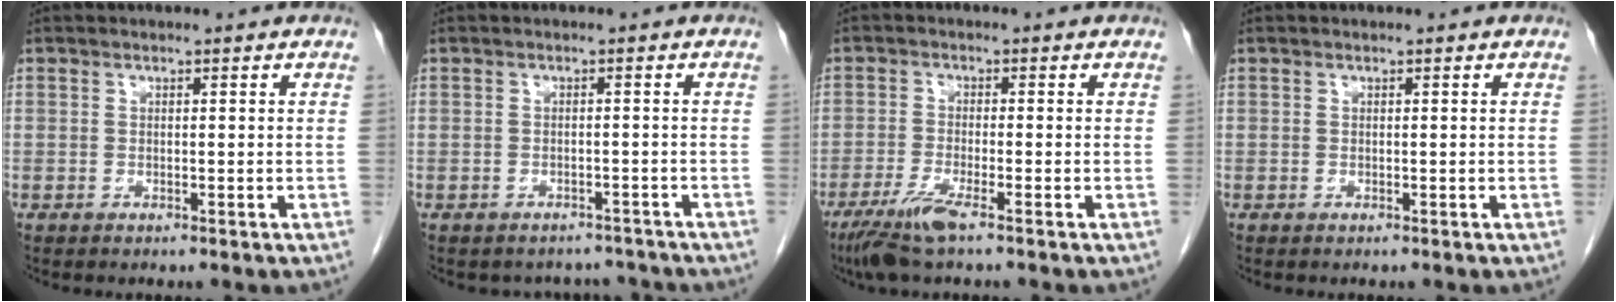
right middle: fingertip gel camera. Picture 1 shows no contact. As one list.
[{"total": 5.0, "force": [-4.6, 2.0, -0.3], "torque": [0.011, 0.016, -0.053]}, {"total": 5.4, "force": [-3.6, 0.1, 4.1], "torque": [-0.086, -0.016, -0.071]}, {"total": 0.0}]